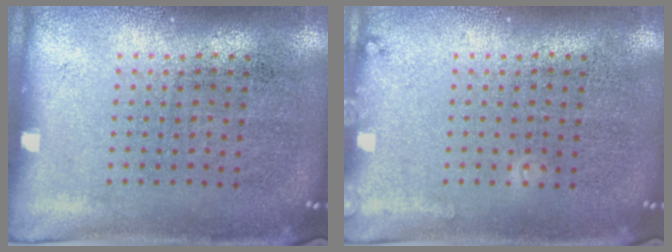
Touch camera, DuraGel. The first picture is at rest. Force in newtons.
{"total": 0.9, "press": 0.8, "slide": 0.2}